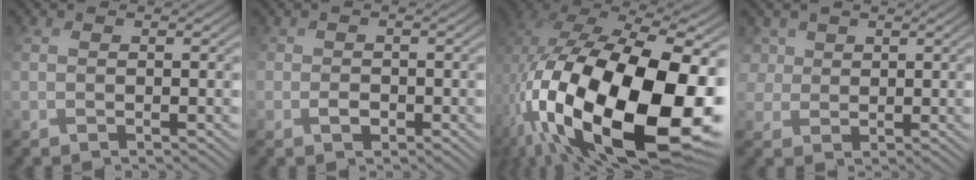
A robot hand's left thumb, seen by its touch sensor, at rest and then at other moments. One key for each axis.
{"total": 0.9, "fx": -0.5, "fy": 0.7, "fz": -0.3, "tx": 0.007, "ty": 0.001, "tz": -0.004}
{"total": 20.3, "fx": -4.0, "fy": 11.9, "fz": 16.0, "tx": -0.341, "ty": -0.049, "tz": -0.033}
{"total": 3.3, "fx": 1.6, "fy": 2.9, "fz": 0.0, "tx": -0.027, "ty": 0.012, "tz": 0.034}